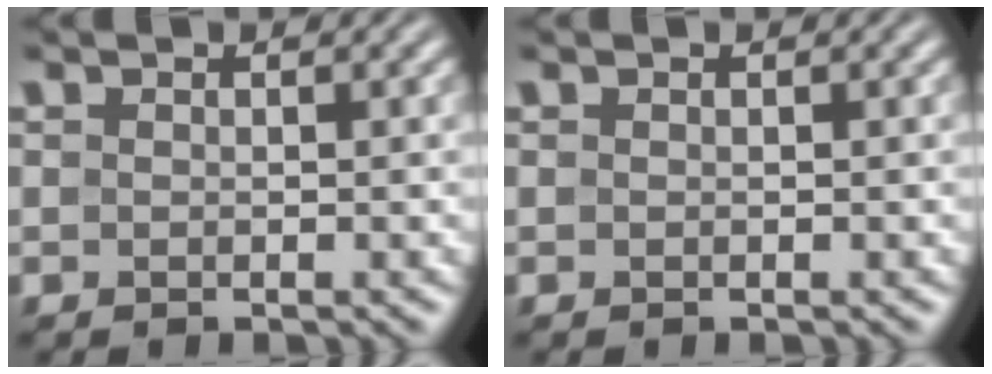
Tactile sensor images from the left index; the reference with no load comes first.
{"total": 0.0}